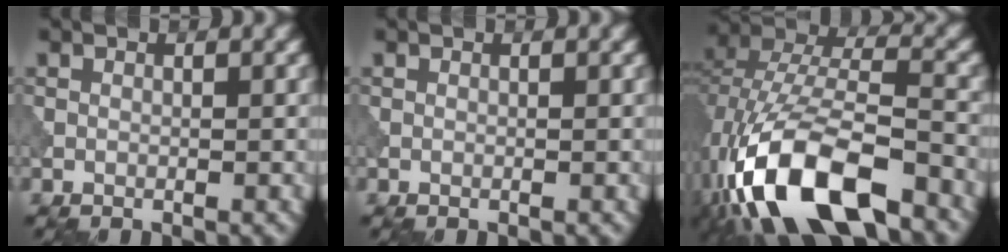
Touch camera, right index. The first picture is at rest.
{"total": 0.0}
{"total": 15.2, "force": [-8.4, 6.6, 10.8], "torque": [-0.225, -0.018, -0.148]}